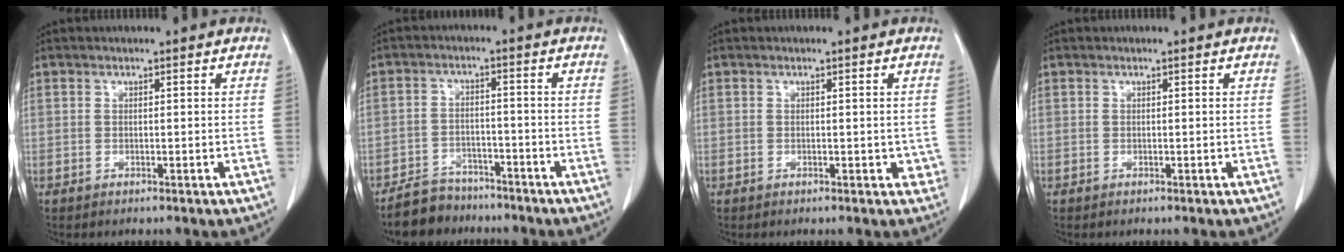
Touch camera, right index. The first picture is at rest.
{"total": 6.4, "force": [-5.4, 3.3, 0.5], "torque": [-0.011, 0.000, -0.097]}
{"total": 2.0, "force": [-0.5, 1.3, 1.5], "torque": [-0.007, 0.003, -0.007]}
{"total": 0.0}